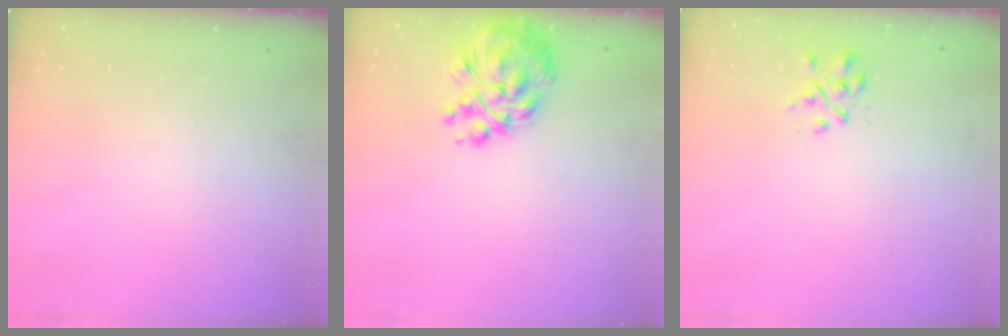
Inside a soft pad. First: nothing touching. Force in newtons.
{"total": 12.9, "press": 12.0, "slide": 4.5}
{"total": 2.9, "press": 2.9, "slide": 0.4}